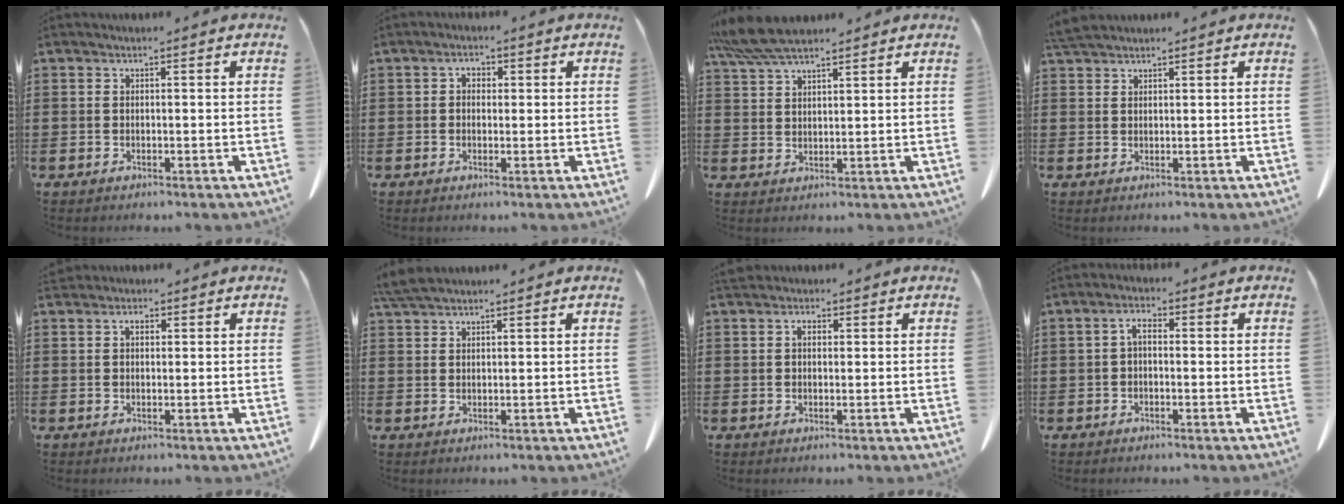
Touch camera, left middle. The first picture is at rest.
{"total": 1.7, "force": [0.2, 1.2, 1.1], "torque": [-0.026, 0.006, 0.003]}
{"total": 6.5, "force": [5.4, 1.3, 3.4], "torque": [-0.081, -0.008, 0.104]}
{"total": 2.8, "force": [2.5, 0.5, 1.0], "torque": [-0.028, -0.001, 0.051]}
{"total": 1.4, "force": [0.9, 0.8, 0.8], "torque": [-0.011, 0.000, 0.016]}
{"total": 3.5, "force": [3.1, 0.6, 1.6], "torque": [-0.040, -0.002, 0.060]}
{"total": 1.8, "force": [0.9, 1.1, 1.1], "torque": [-0.018, 0.001, 0.015]}
{"total": 2.9, "force": [-0.2, 1.3, 2.6], "torque": [-0.054, 0.008, -0.006]}